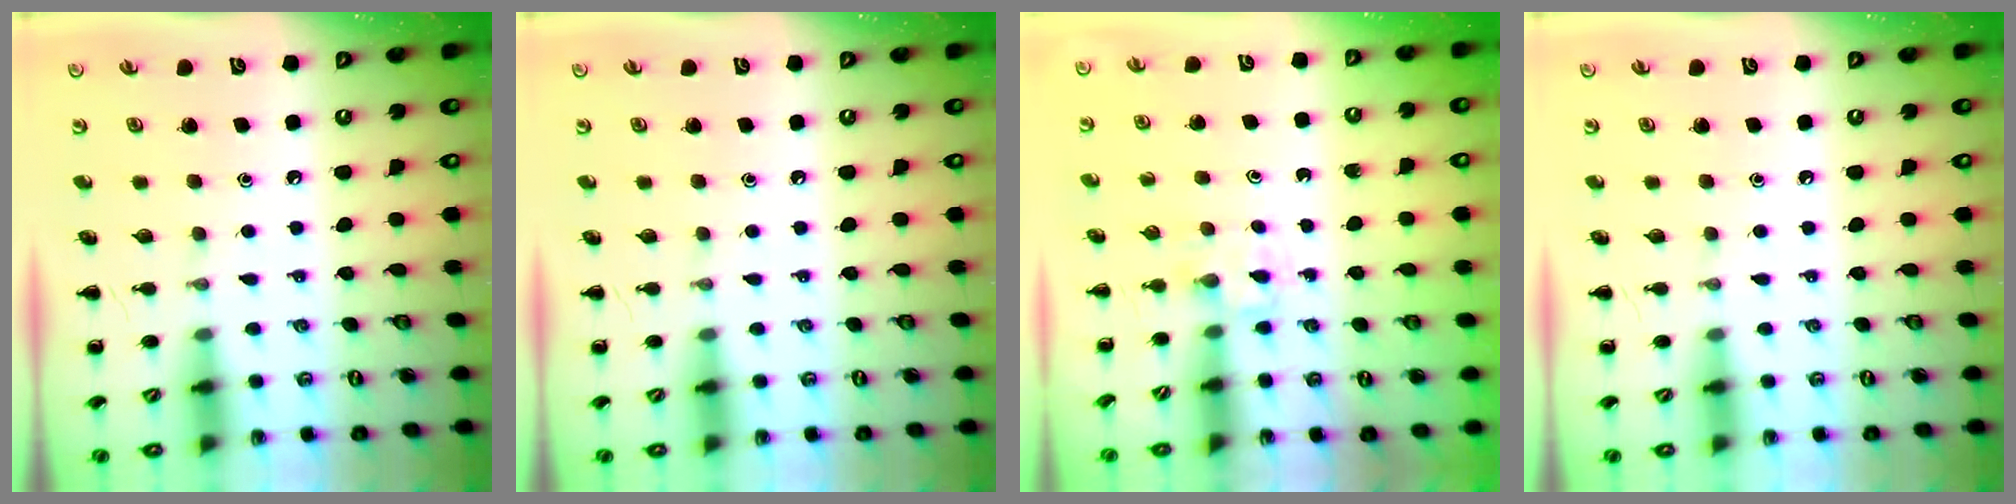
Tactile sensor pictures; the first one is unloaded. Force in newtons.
{"total": 0.0}
{"total": 2.8, "press": 2.6, "slide": 1.1}
{"total": 0.0}